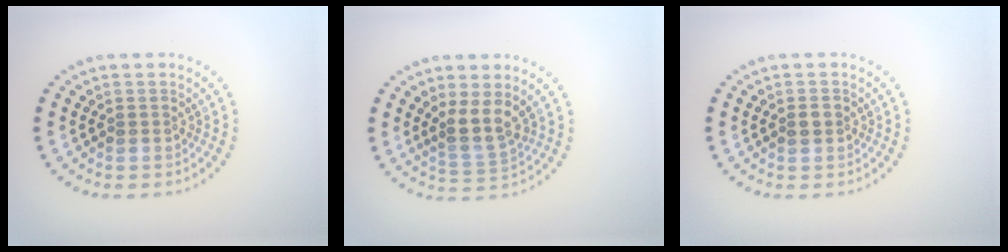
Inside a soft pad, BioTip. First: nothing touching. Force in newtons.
{"total": 2.8, "press": 2.1, "slide": 1.9}
{"total": 1.3, "press": 1.3, "slide": 0.0}